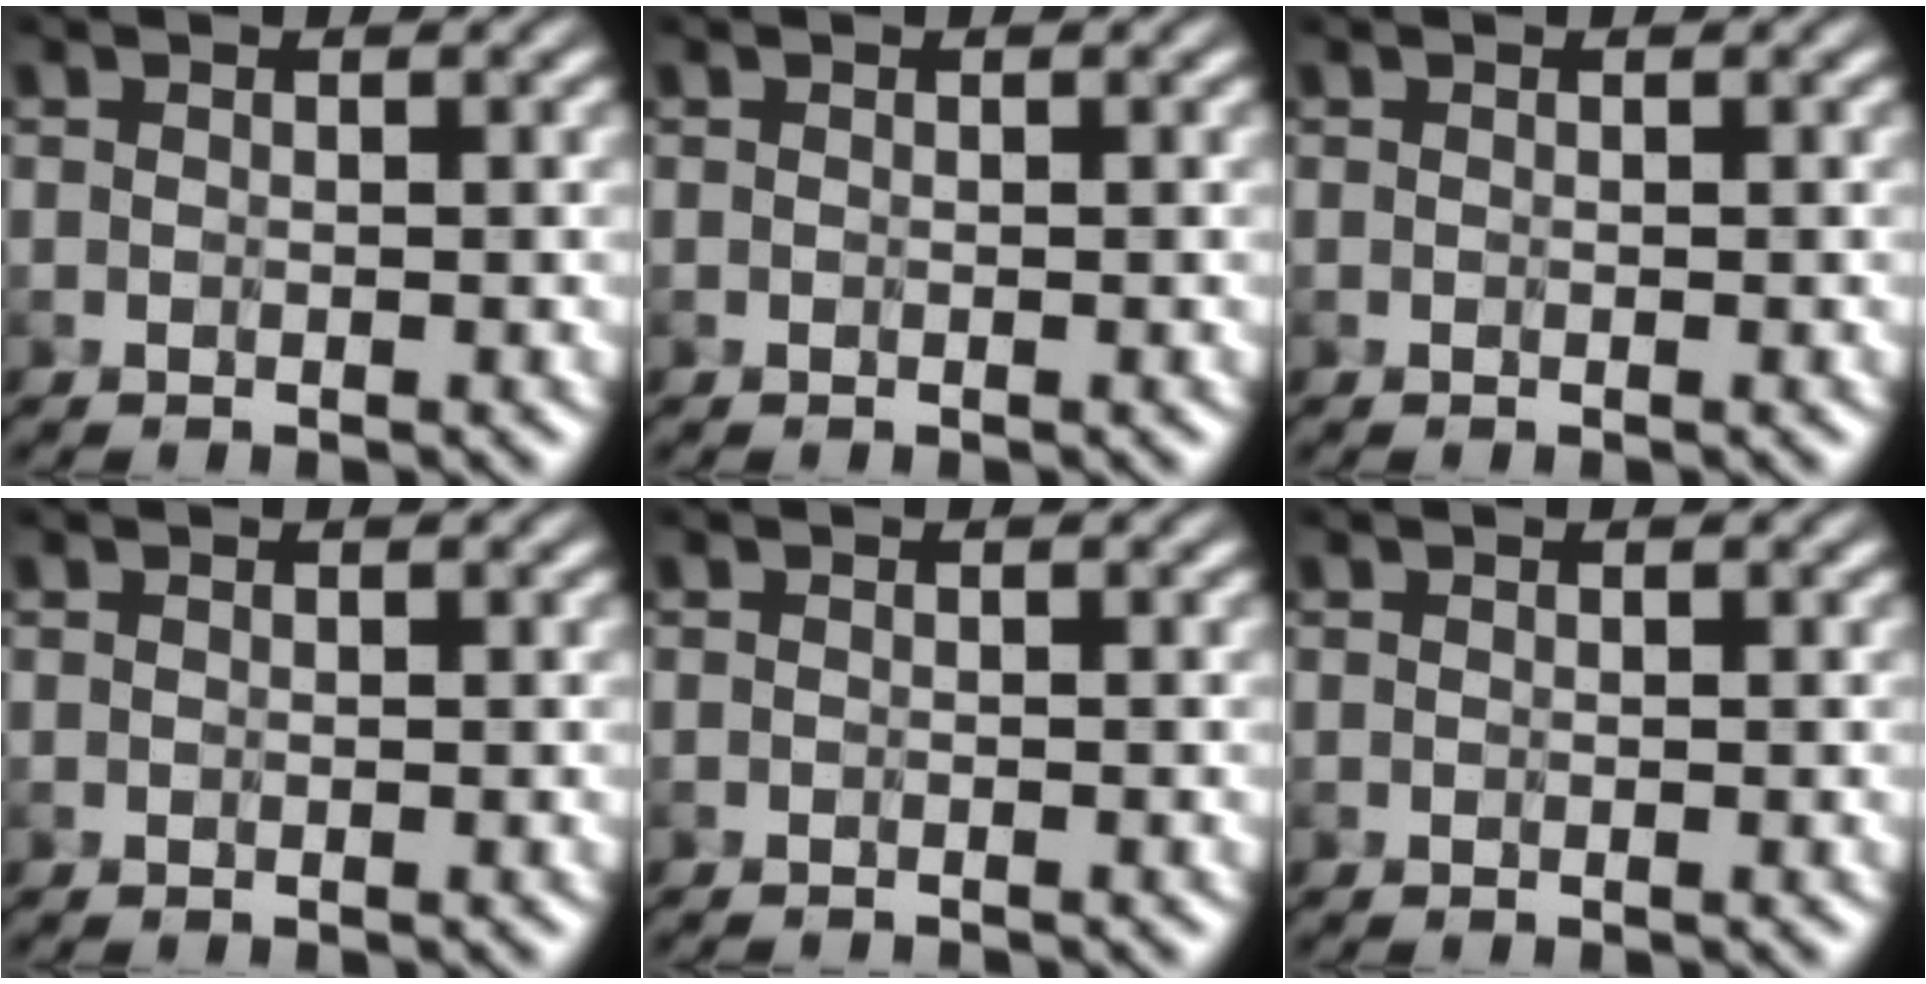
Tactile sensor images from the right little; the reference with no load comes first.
{"total": 0.0}
{"total": 0.0}
{"total": 0.0}
{"total": 0.9, "force": [-0.8, -0.1, 0.0], "torque": [0.002, -0.004, -0.014]}
{"total": 0.0}